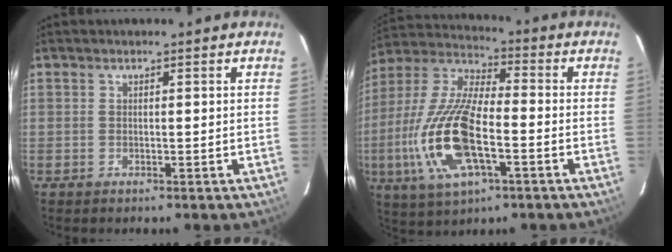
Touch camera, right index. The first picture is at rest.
{"total": 19.1, "force": [-5.3, 7.0, 16.9], "torque": [-0.365, -0.014, -0.103]}